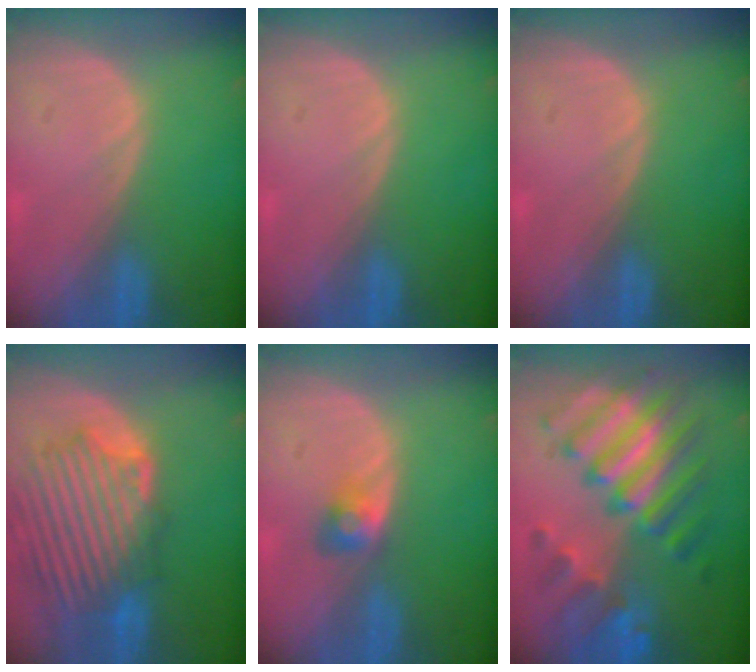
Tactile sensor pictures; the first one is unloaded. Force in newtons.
{"total": 0.0}
{"total": 0.0}
{"total": 11.7, "press": 11.1, "slide": 3.8}
{"total": 2.8, "press": 2.5, "slide": 1.2}
{"total": 11.8, "press": 11.7, "slide": 1.2}